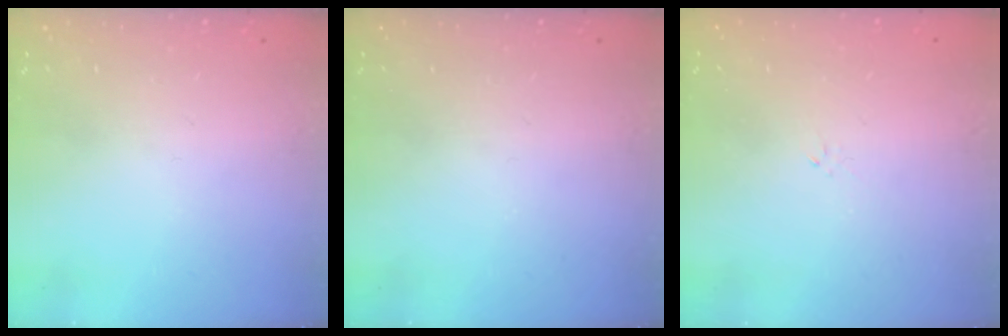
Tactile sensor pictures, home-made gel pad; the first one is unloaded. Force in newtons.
{"total": 0.0}
{"total": 0.0}